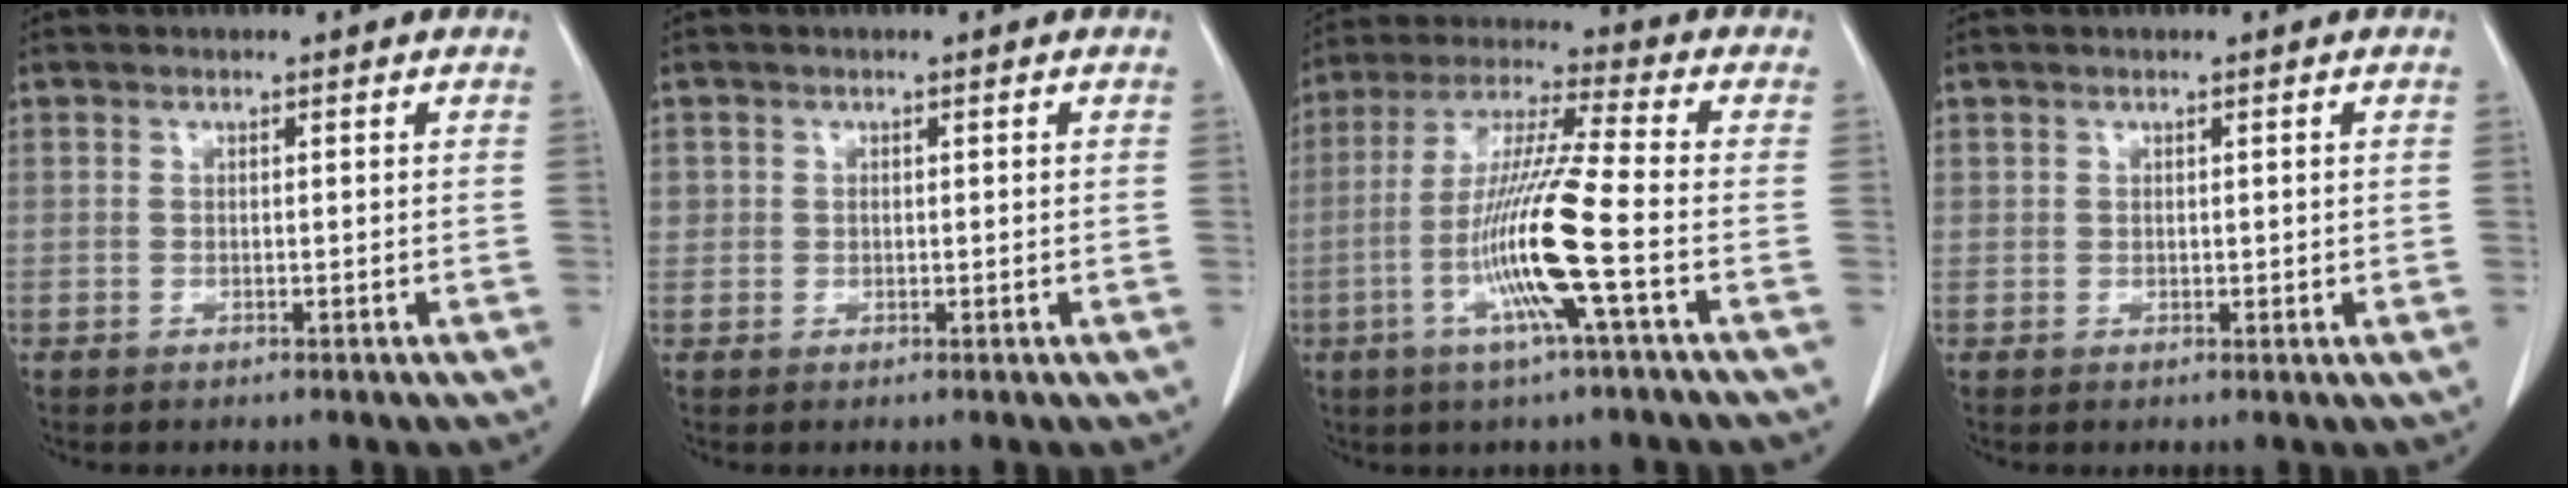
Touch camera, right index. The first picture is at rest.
{"total": 1.2, "force": [0.2, 1.1, 0.1], "torque": [0.010, 0.003, 0.001]}
{"total": 13.2, "force": [-3.9, -0.9, 12.6], "torque": [-0.251, -0.009, -0.083]}
{"total": 0.8, "force": [0.3, 0.6, 0.4], "torque": [0.000, -0.002, 0.005]}